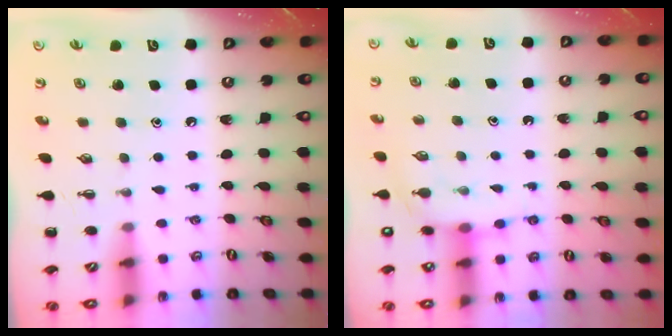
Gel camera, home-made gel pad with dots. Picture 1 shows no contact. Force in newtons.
{"total": 8.0, "press": 7.9, "slide": 1.4}